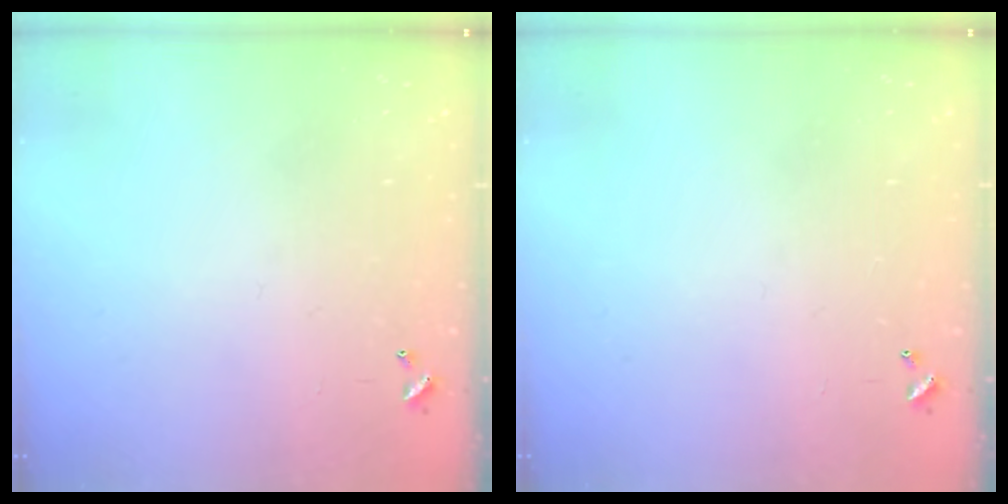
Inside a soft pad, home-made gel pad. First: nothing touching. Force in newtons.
{"total": 0.0}